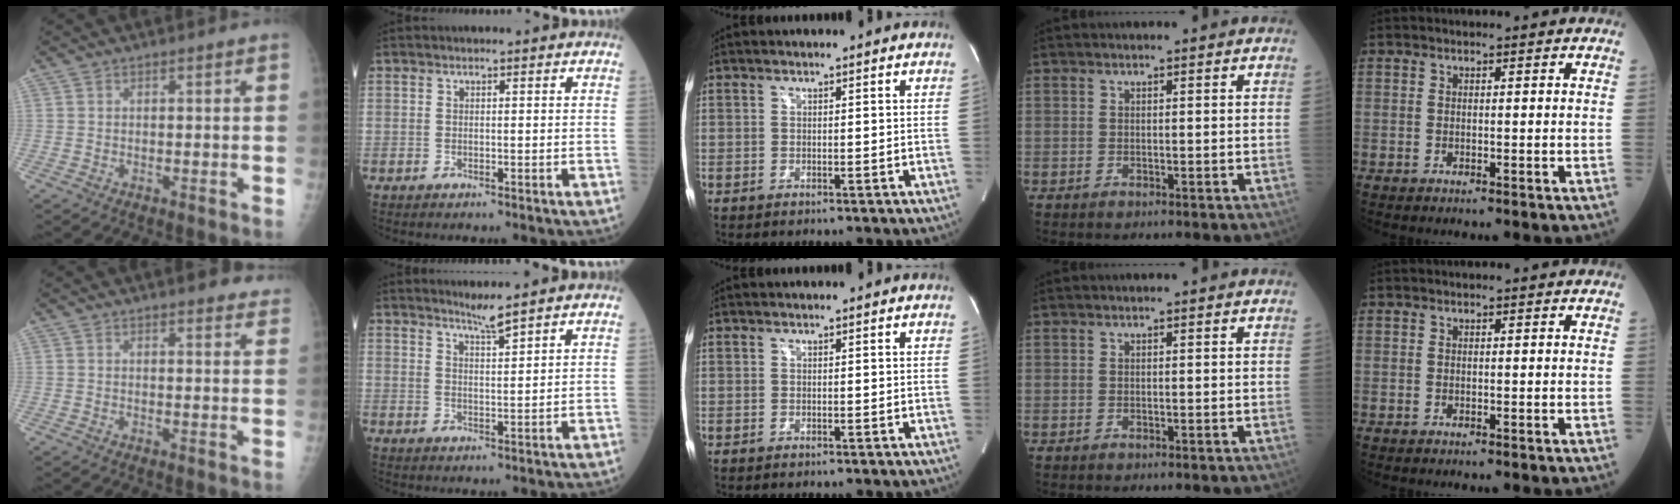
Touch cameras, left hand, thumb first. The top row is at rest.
{"thumb": {"total": 6.2, "force": [5.4, 1.6, 2.5], "torque": [-0.005, -0.019, 0.055]}, "index": {"total": 2.9, "force": [2.6, -0.7, 1.2], "torque": [-0.023, -0.005, 0.052]}}